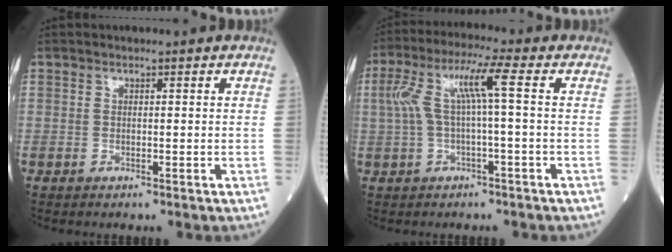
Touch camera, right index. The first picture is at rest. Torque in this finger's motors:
{"motor_torque": [1.18, 0.03, 0.56, 0.16]}